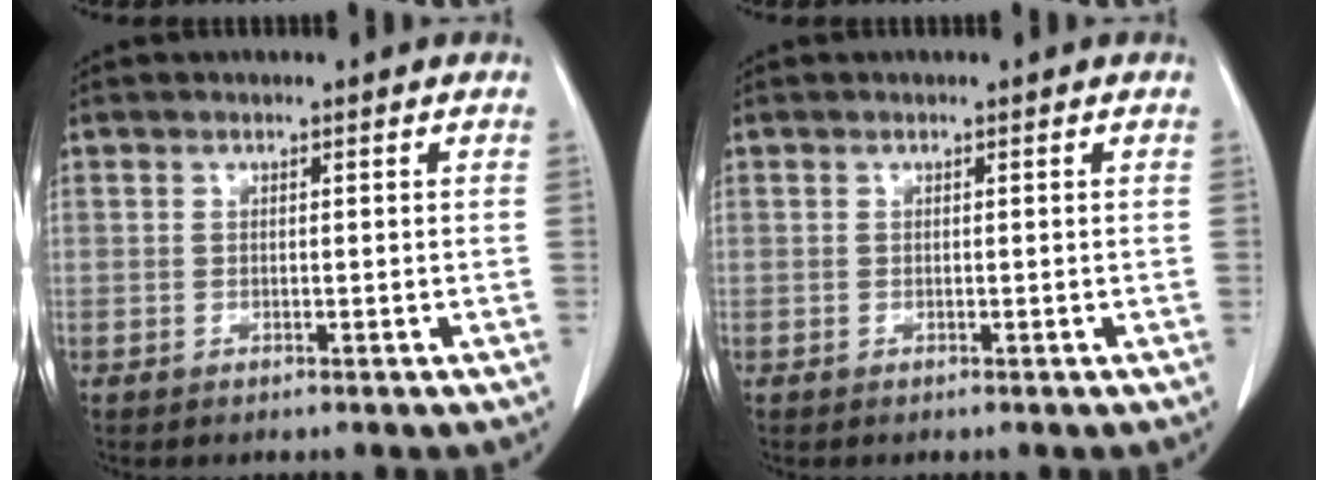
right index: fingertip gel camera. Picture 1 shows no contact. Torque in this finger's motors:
{"motor_torque": [0.00, 0.00, 0.00, 0.00]}